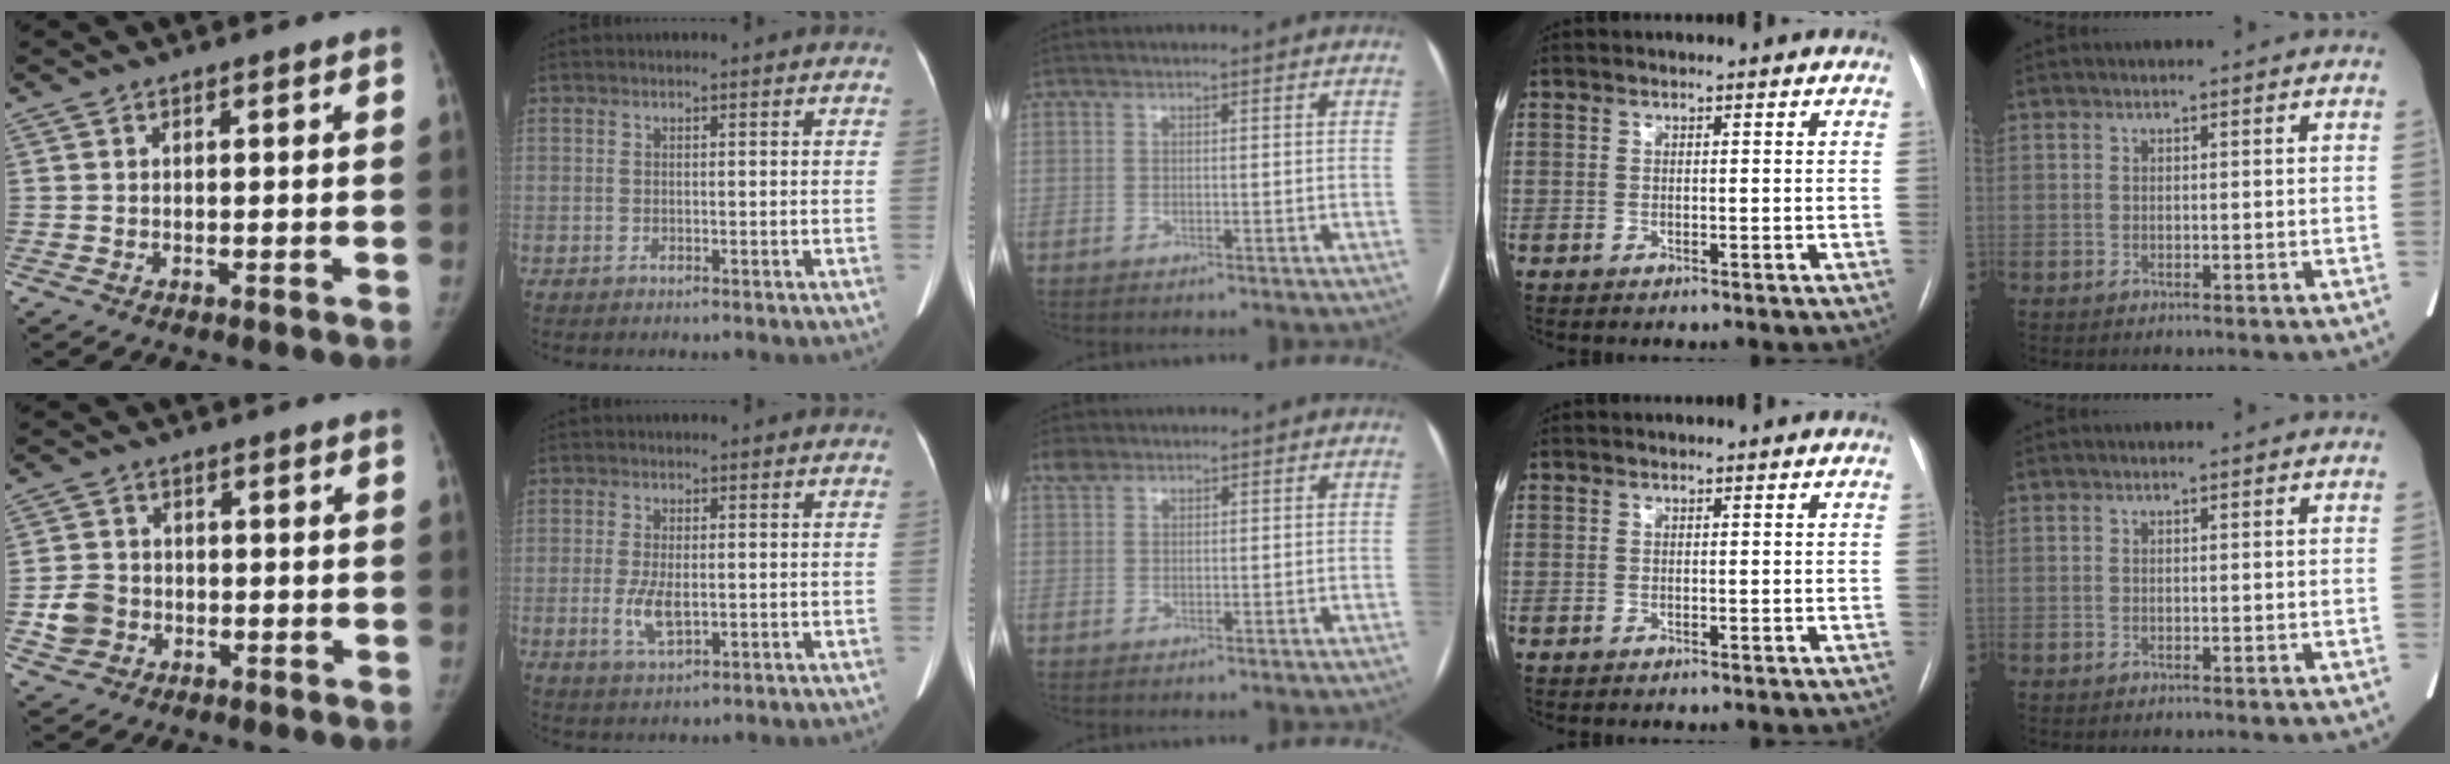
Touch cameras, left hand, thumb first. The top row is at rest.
{"thumb": {"total": 5.4, "force": [-1.4, 4.7, 2.1], "torque": [-0.030, 0.013, -0.027]}, "index": {"total": 4.5, "force": [-0.7, 1.7, 4.1], "torque": [-0.088, -0.008, -0.009]}, "middle": {"total": 1.8, "force": [1.4, 1.0, 0.5], "torque": [-0.014, 0.012, 0.028]}}